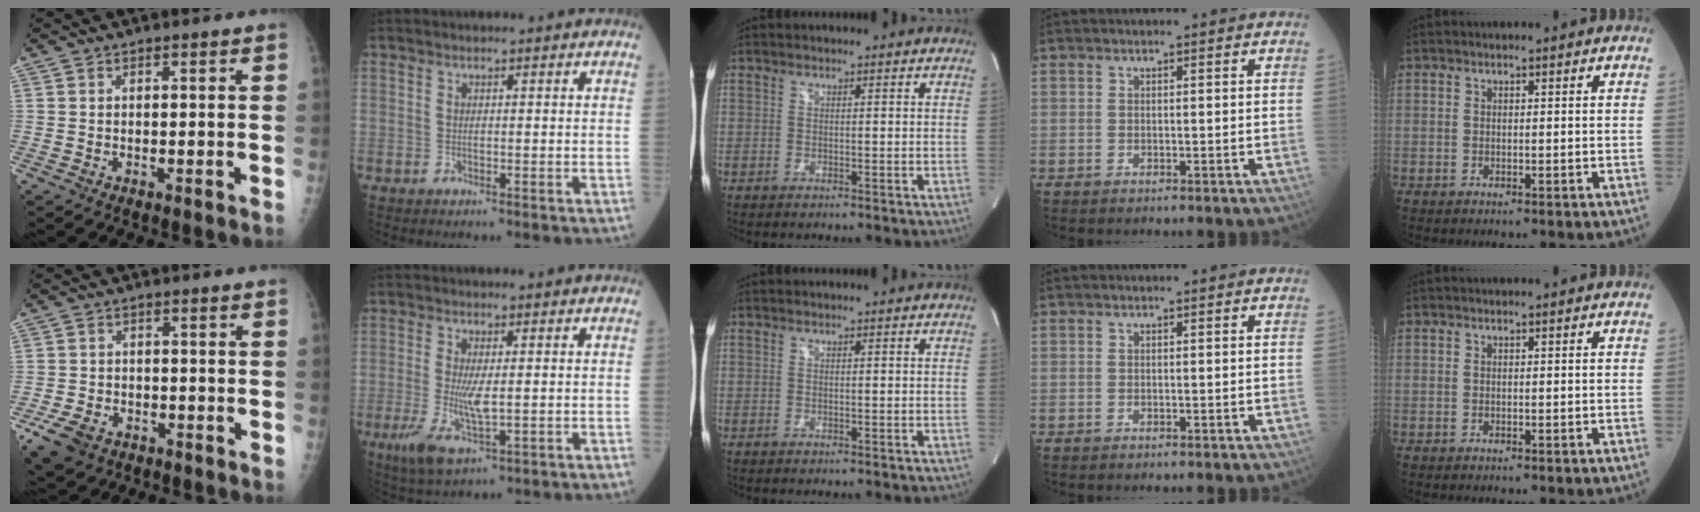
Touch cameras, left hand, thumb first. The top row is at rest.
{"thumb": {"total": 7.4, "force": [-4.0, 5.2, 3.5], "torque": [-0.070, 0.015, -0.061]}, "index": {"total": 6.0, "force": [-1.1, 1.7, 5.6], "torque": [-0.124, -0.016, -0.016]}}